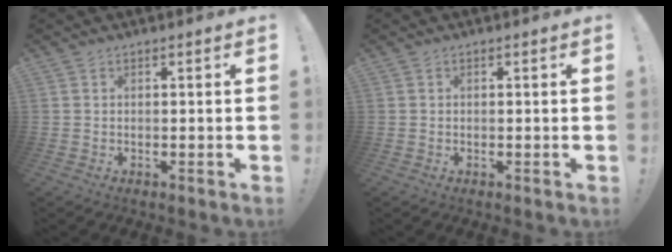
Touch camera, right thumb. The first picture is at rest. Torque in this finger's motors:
{"motor_torque": [-0.24, -0.01, -0.08, 0.17, 0.00]}